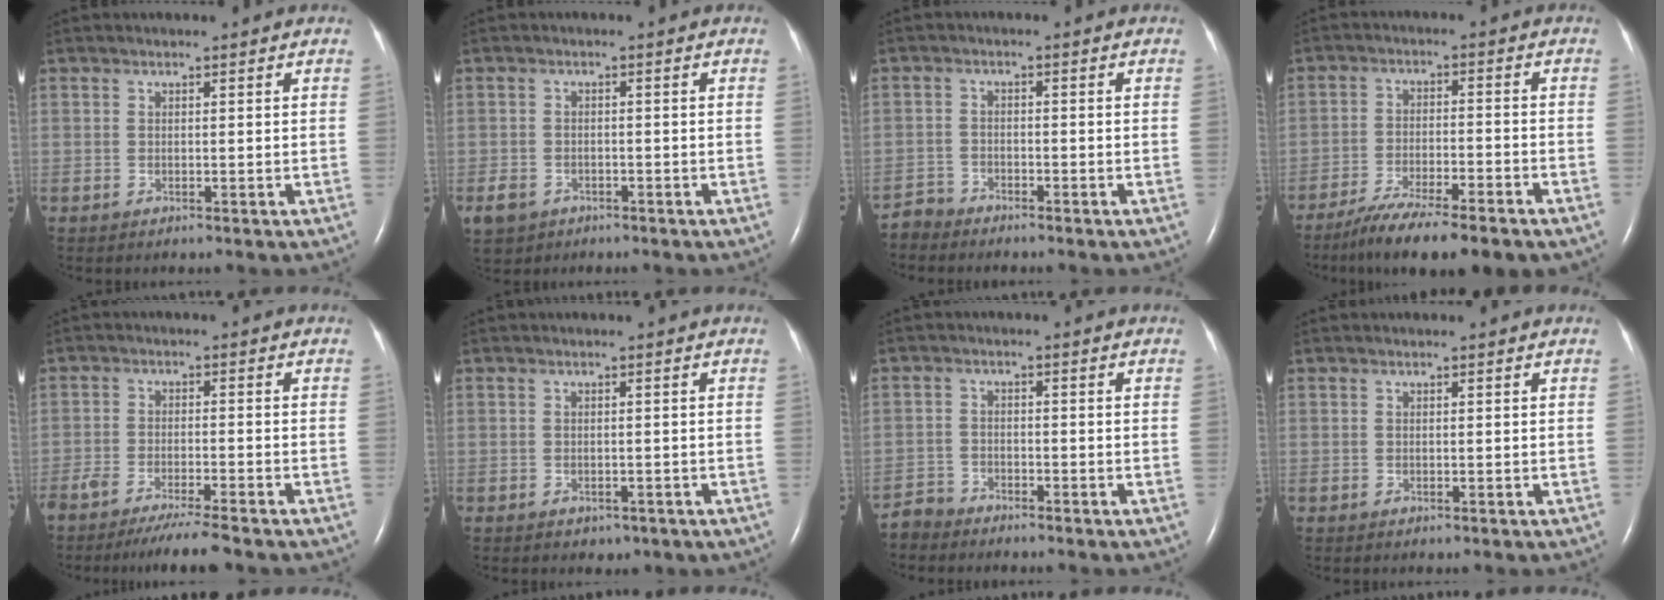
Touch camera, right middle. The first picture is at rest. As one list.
[{"total": 5.4, "force": [-3.2, 4.1, 1.5], "torque": [-0.039, 0.001, -0.049]}, {"total": 2.6, "force": [-2.4, 0.4, -1.0], "torque": [0.021, -0.008, -0.050]}, {"total": 12.2, "force": [-9.4, 1.6, 7.7], "torque": [-0.127, -0.025, -0.148]}, {"total": 8.2, "force": [-7.0, -0.1, 4.3], "torque": [-0.062, -0.022, -0.112]}, {"total": 2.0, "force": [-1.2, 1.5, 0.7], "torque": [-0.011, 0.002, -0.005]}, {"total": 3.1, "force": [-2.9, 0.6, -0.8], "torque": [0.016, -0.007, -0.058]}, {"total": 0.0}]